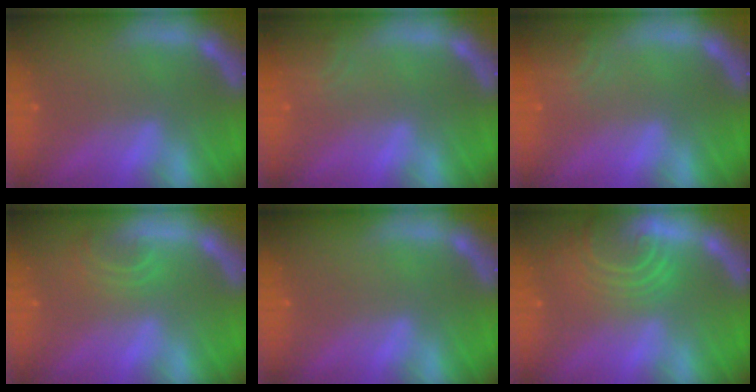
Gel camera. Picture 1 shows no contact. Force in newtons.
{"total": 2.9}
{"total": 3.5}
{"total": 2.4}
{"total": 0.0}
{"total": 7.0}